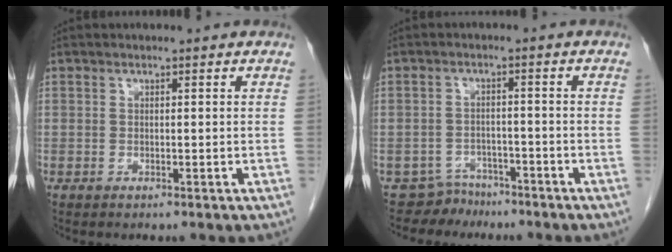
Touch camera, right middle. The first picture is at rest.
{"total": 3.9, "force": [-3.3, 1.9, -0.9], "torque": [0.015, 0.004, -0.056]}